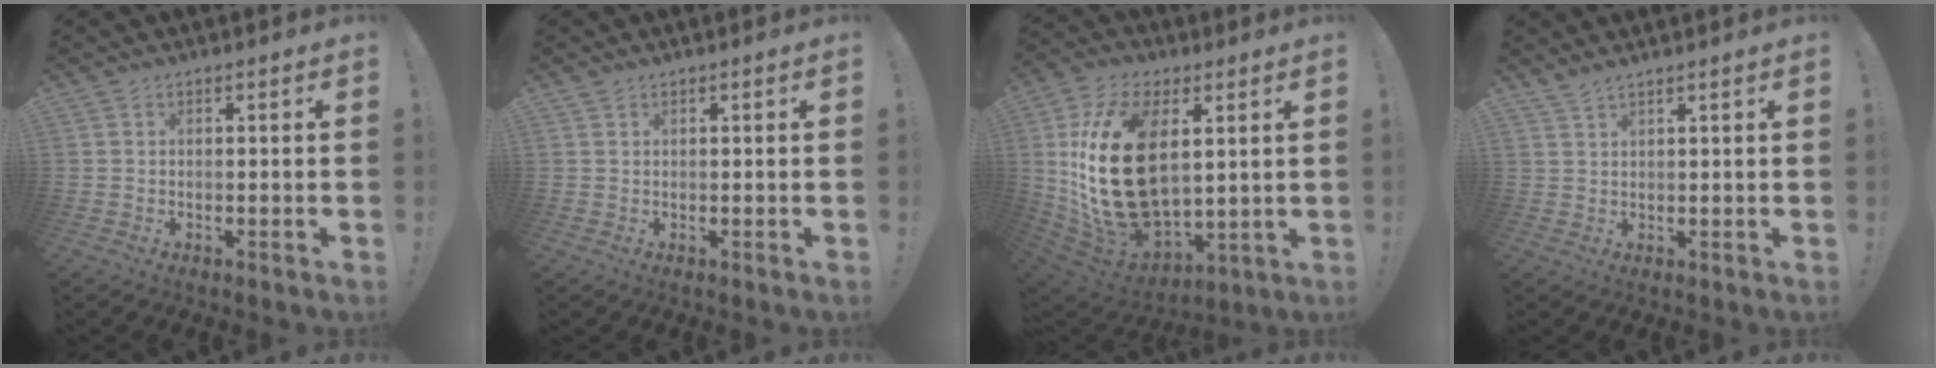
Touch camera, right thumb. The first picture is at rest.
{"total": 0.6, "force": [0.5, 0.2, 0.1], "torque": [-0.001, -0.001, 0.009]}
{"total": 27.4, "force": [4.7, 16.4, 21.4], "torque": [-0.437, -0.029, 0.090]}
{"total": 2.1, "force": [1.9, -0.2, 0.9], "torque": [-0.026, -0.009, 0.035]}